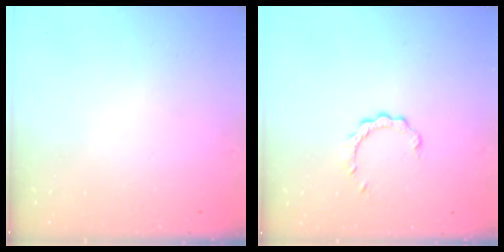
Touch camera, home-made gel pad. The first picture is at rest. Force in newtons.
{"total": 2.5, "press": 2.5, "slide": 0.3}